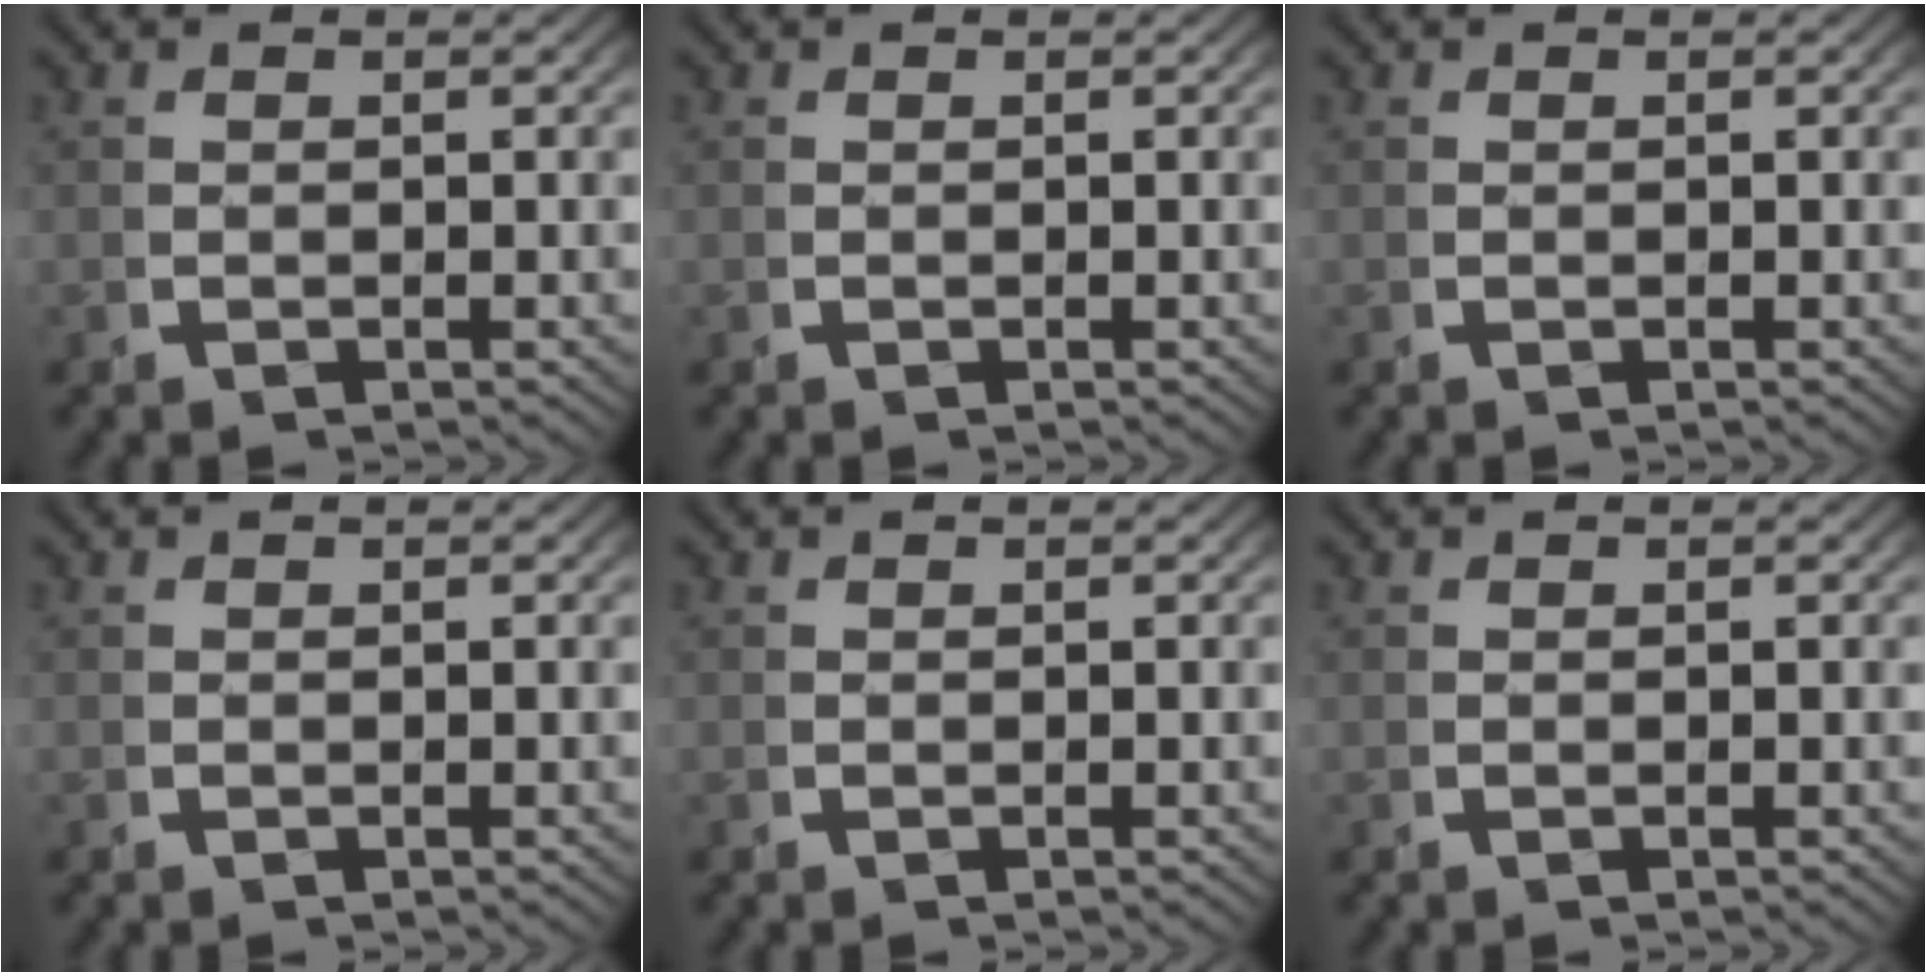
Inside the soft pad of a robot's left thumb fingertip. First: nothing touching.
{"total": 0.0}
{"total": 0.0}
{"total": 0.0}
{"total": 0.0}
{"total": 0.0}